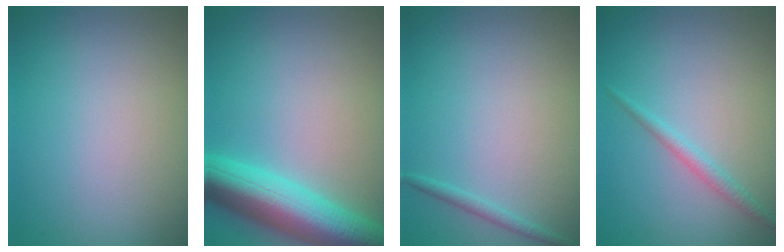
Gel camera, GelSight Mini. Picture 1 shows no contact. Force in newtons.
{"total": 9.2, "press": 9.2, "slide": 0.3}
{"total": 1.0, "press": 1.0, "slide": 0.1}
{"total": 1.3, "press": 1.3, "slide": 0.1}